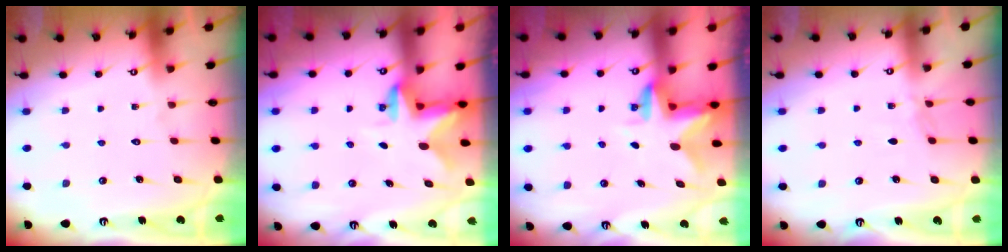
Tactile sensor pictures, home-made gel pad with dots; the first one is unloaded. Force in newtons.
{"total": 2.4, "press": 2.4, "slide": 0.4}
{"total": 2.7, "press": 2.7, "slide": 0.2}
{"total": 3.1, "press": 3.1, "slide": 0.5}